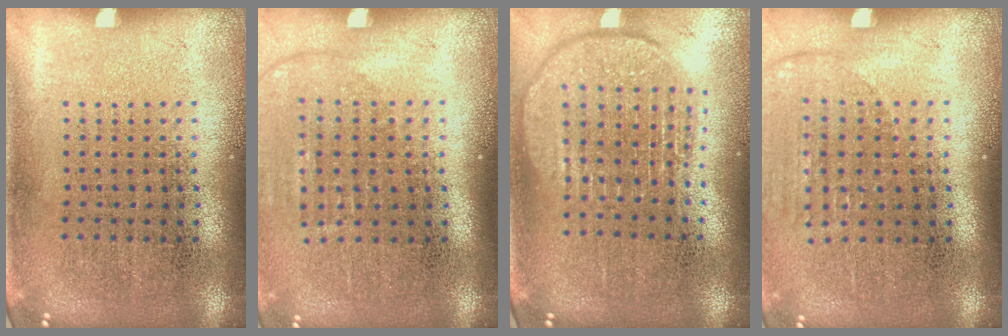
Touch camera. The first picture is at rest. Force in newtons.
{"total": 1.3, "press": 1.2, "slide": 0.5}
{"total": 1.8, "press": 1.6, "slide": 1.0}
{"total": 1.4, "press": 1.3, "slide": 0.6}